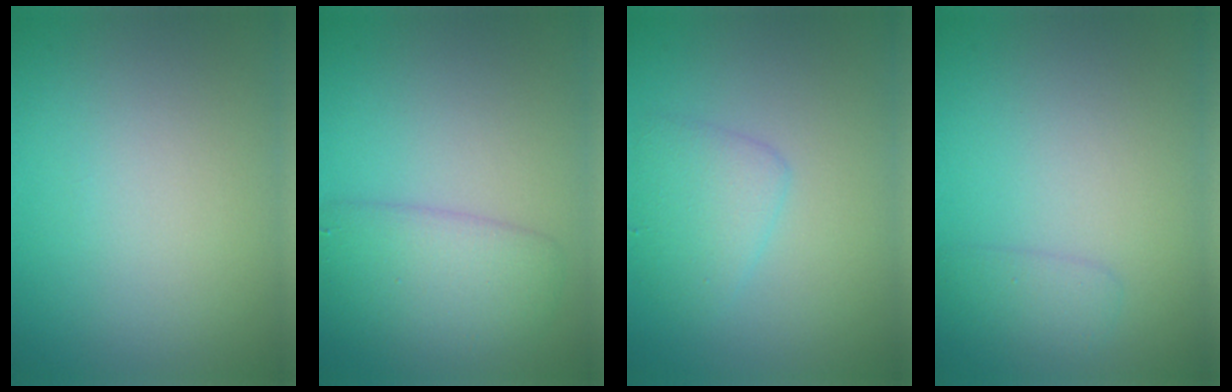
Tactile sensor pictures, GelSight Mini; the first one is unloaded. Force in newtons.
{"total": 4.2, "press": 4.2, "slide": 0.1}
{"total": 2.5, "press": 2.5, "slide": 0.1}
{"total": 1.5, "press": 1.5, "slide": 0.1}